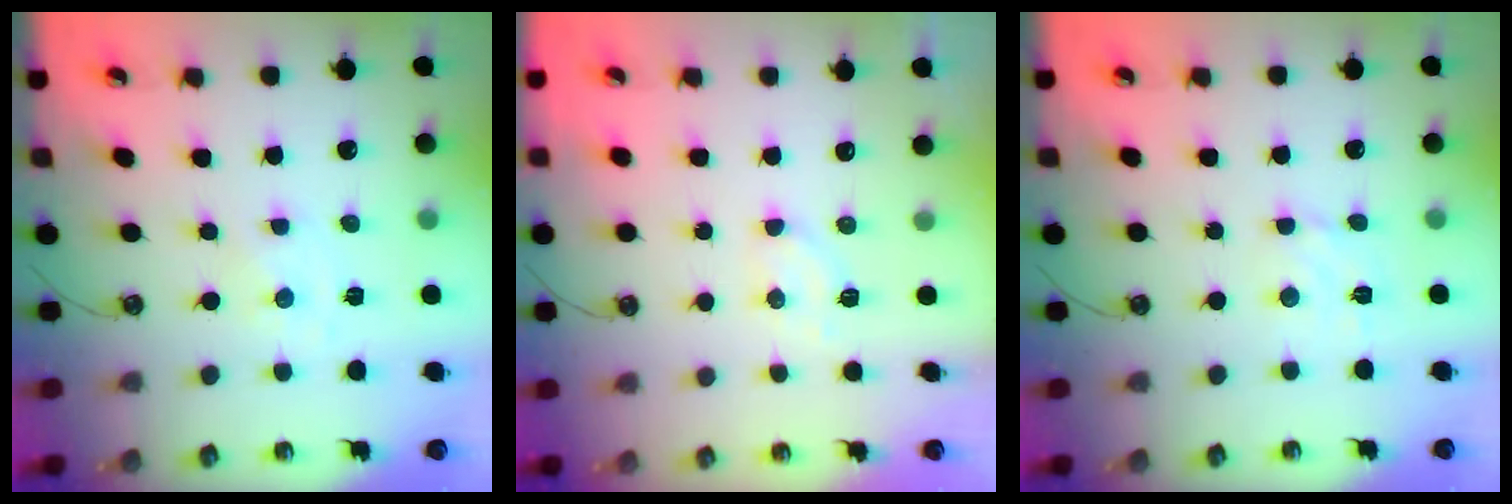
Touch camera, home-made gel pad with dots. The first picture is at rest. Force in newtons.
{"total": 6.0, "press": 5.9, "slide": 1.0}
{"total": 2.9, "press": 2.8, "slide": 0.2}